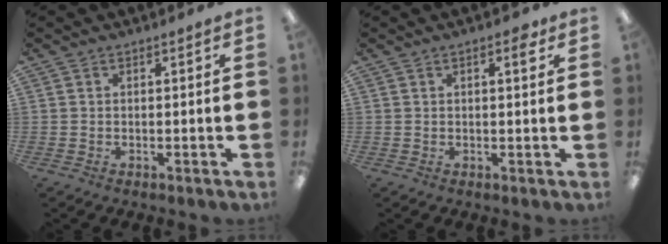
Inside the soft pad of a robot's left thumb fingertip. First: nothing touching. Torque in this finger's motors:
{"motor_torque": [0.03, 0.01, -0.02, -0.20, 0.01]}